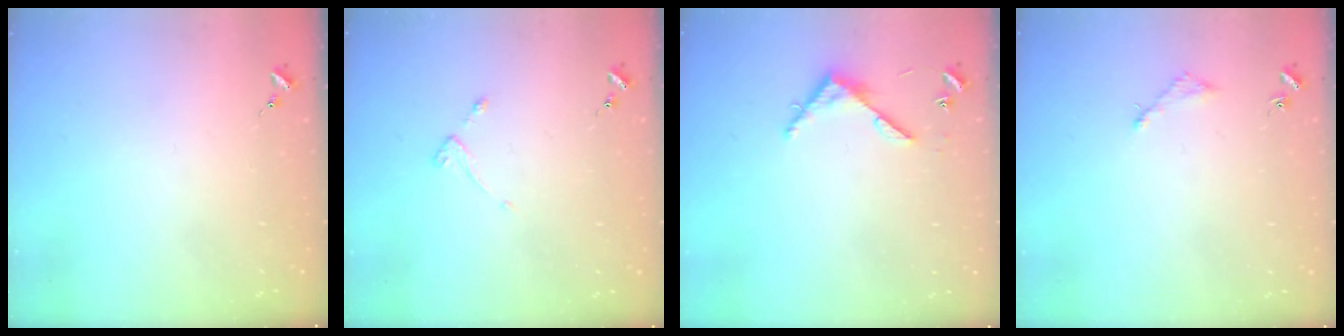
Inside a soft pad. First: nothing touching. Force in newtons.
{"total": 2.6, "press": 2.6, "slide": 0.5}
{"total": 5.0, "press": 5.0, "slide": 0.4}
{"total": 3.0, "press": 3.0, "slide": 0.4}